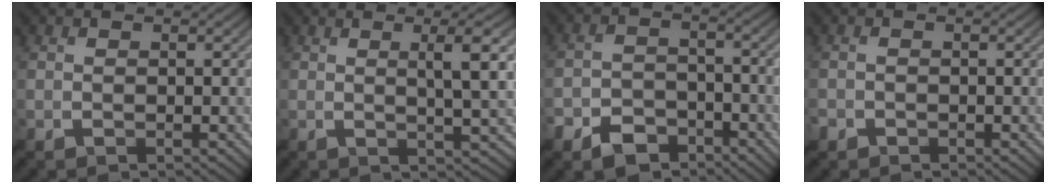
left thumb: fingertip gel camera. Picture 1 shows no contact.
{"total": 6.5, "force": [1.5, 0.5, 6.3], "torque": [-0.106, 0.015, 0.027]}
{"total": 5.9, "force": [-4.4, 3.1, 2.4], "torque": [-0.043, -0.003, -0.090]}
{"total": 1.2, "force": [-0.9, 0.8, 0.0], "torque": [0.003, -0.001, -0.022]}